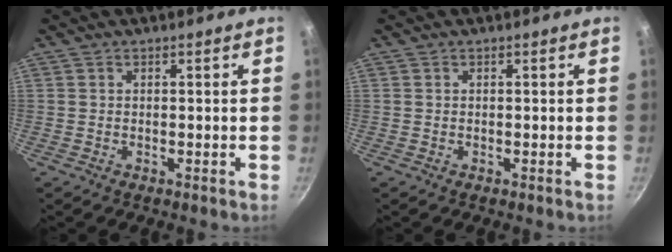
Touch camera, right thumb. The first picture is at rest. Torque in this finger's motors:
{"motor_torque": [0.00, 0.00, 0.00, 0.00, 0.01]}